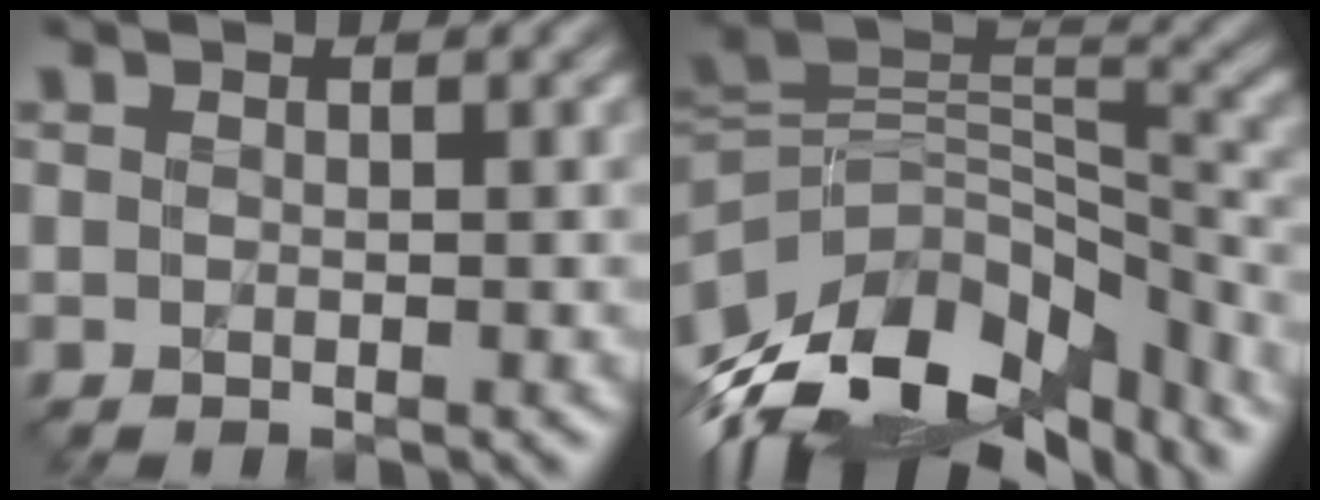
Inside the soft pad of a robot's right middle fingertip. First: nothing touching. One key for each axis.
{"total": 11.8, "fx": -5.9, "fy": 7.1, "fz": 7.4, "tx": -0.193, "ty": 0.008, "tz": -0.085}